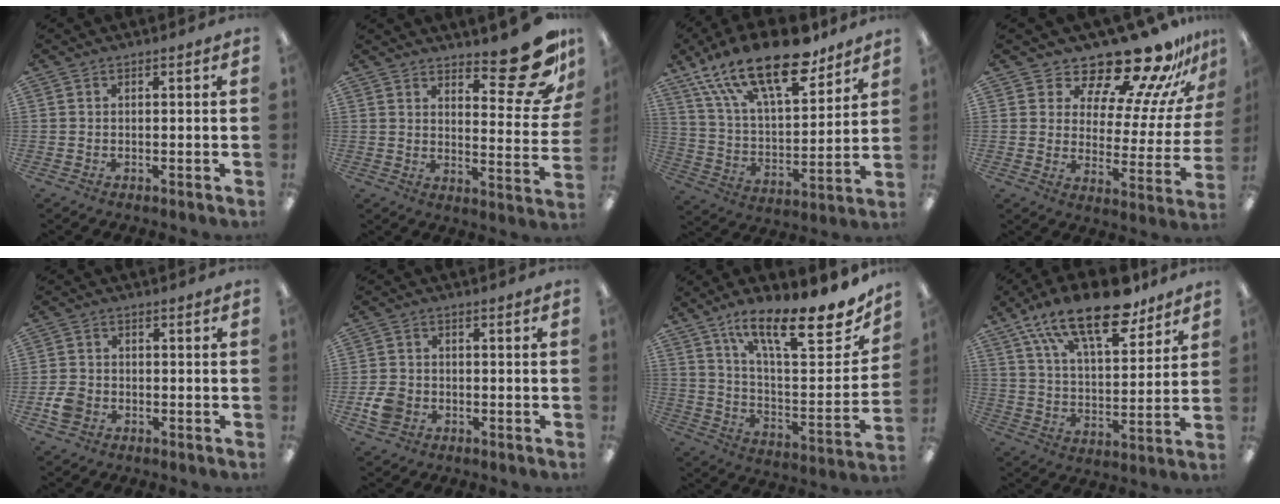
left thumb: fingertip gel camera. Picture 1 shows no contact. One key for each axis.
{"total": 17.0, "fx": 12.0, "fy": 5.5, "fz": 10.6, "tx": -0.122, "ty": -0.093, "tz": 0.196}
{"total": 23.3, "fx": 16.0, "fy": 9.1, "fz": 14.4, "tx": -0.249, "ty": -0.087, "tz": 0.279}
{"total": 19.2, "fx": 17.2, "fy": 4.8, "fz": 7.0, "tx": -0.106, "ty": -0.146, "tz": 0.288}
{"total": 4.4, "fx": -1.6, "fy": 3.5, "fz": 2.1, "tx": -0.039, "ty": 0.003, "tz": -0.033}
{"total": 5.3, "fx": -1.9, "fy": 4.3, "fz": 2.5, "tx": -0.050, "ty": 0.004, "tz": -0.036}
{"total": 19.3, "fx": 13.6, "fy": 5.1, "fz": 12.7, "tx": -0.189, "ty": -0.102, "tz": 0.222}
{"total": 20.2, "fx": 14.1, "fy": 8.0, "fz": 12.1, "tx": -0.199, "ty": -0.070, "tz": 0.239}